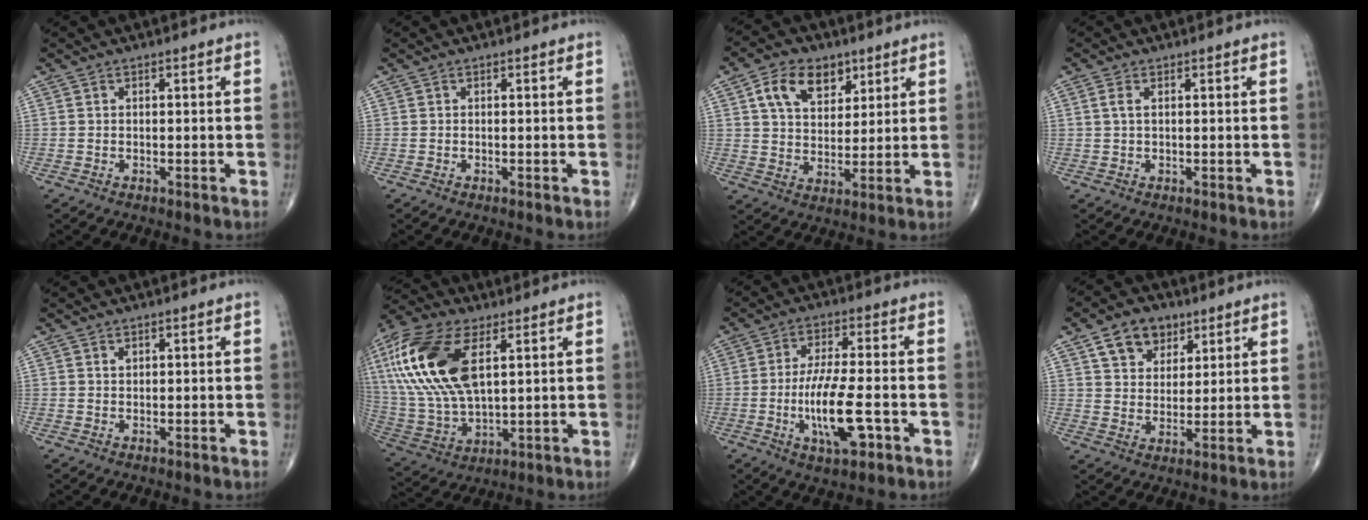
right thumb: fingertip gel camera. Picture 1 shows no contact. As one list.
[{"total": 0.0}, {"total": 10.5, "force": [5.0, 6.9, 6.1], "torque": [-0.077, -0.016, 0.088]}, {"total": 1.9, "force": [0.6, 0.8, 1.5], "torque": [-0.040, 0.008, 0.016]}, {"total": 0.7, "force": [0.4, 0.5, 0.4], "torque": [-0.002, -0.001, 0.007]}, {"total": 22.7, "force": [7.1, 11.3, 18.4], "torque": [-0.397, -0.009, 0.135]}, {"total": 11.7, "force": [-3.4, 3.5, 10.6], "torque": [-0.198, 0.007, -0.057]}, {"total": 9.1, "force": [4.9, 6.4, 4.2], "torque": [-0.039, -0.020, 0.083]}]